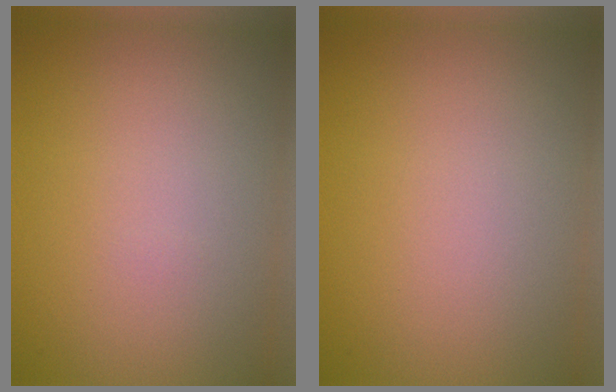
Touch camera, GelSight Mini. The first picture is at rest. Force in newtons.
{"total": 0.0}